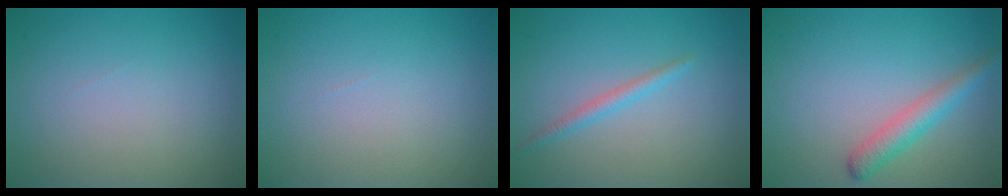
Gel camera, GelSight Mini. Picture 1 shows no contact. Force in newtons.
{"total": 0.0}
{"total": 1.4, "press": 1.4, "slide": 0.1}
{"total": 2.8, "press": 2.8, "slide": 0.1}